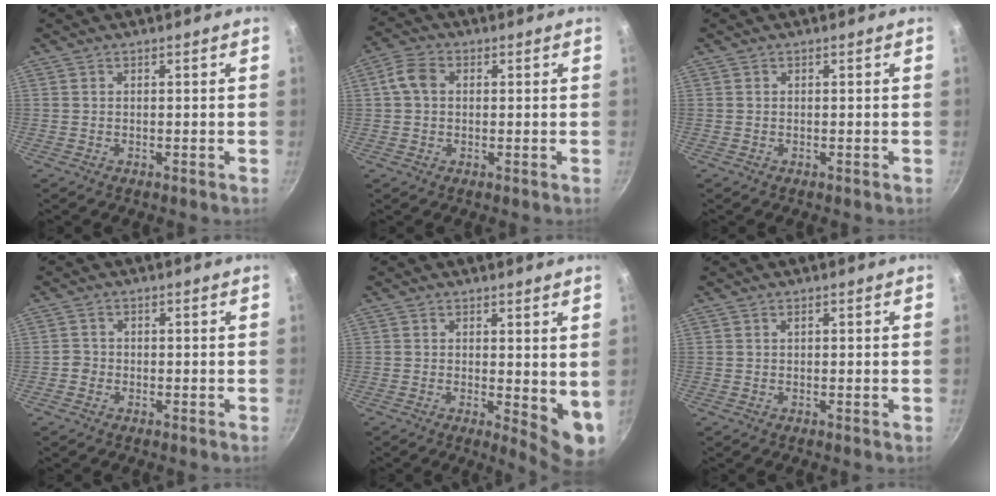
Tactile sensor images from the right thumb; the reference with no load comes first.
{"total": 5.0, "force": [0.7, 3.8, 3.2], "torque": [-0.056, 0.014, 0.003]}
{"total": 0.0}
{"total": 1.6, "force": [-0.7, 1.4, 0.3], "torque": [0.005, 0.006, -0.015]}
{"total": 7.2, "force": [0.7, 2.9, 6.6], "torque": [-0.074, -0.018, 0.013]}
{"total": 0.6, "force": [0.2, 0.2, 0.5], "torque": [-0.009, 0.001, 0.002]}